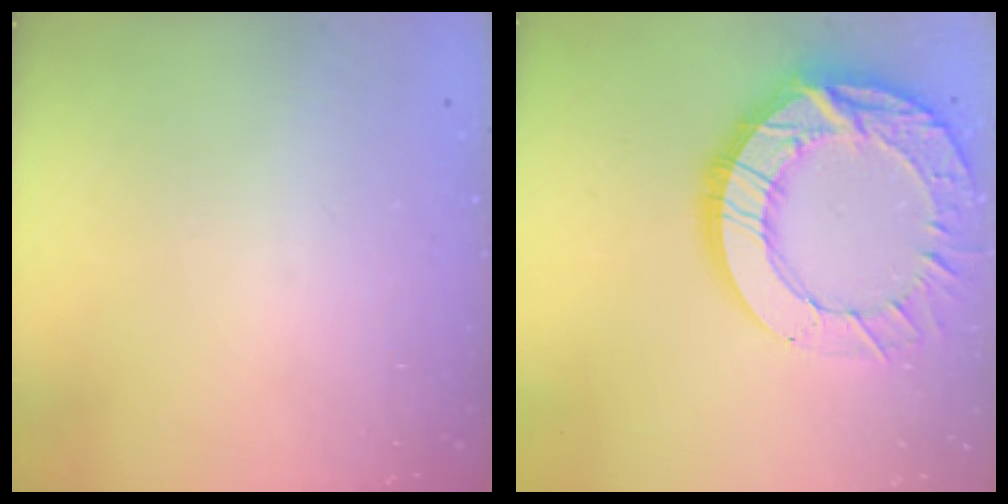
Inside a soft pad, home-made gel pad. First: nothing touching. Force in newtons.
{"total": 22.1, "press": 22.0, "slide": 2.0}